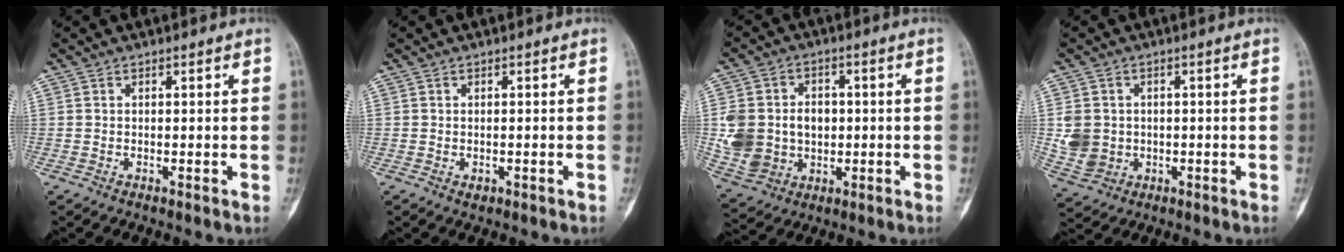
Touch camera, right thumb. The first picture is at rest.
{"total": 0.9, "force": [-0.3, 0.6, 0.6], "torque": [-0.006, 0.006, 0.000]}
{"total": 13.9, "force": [-0.1, 11.5, 7.8], "torque": [-0.130, 0.011, 0.017]}
{"total": 6.6, "force": [0.0, 5.9, 2.9], "torque": [-0.044, 0.002, 0.012]}